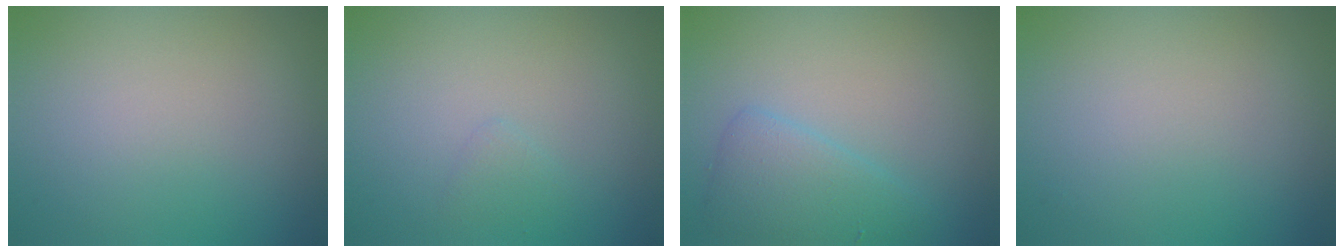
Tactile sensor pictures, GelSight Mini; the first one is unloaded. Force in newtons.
{"total": 0.8, "press": 0.8, "slide": 0.0}
{"total": 2.9, "press": 2.9, "slide": 0.1}
{"total": 0.0}